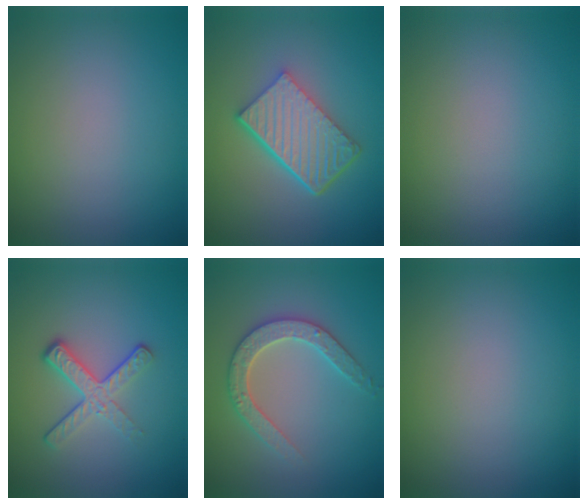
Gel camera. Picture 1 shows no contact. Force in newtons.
{"total": 6.6, "press": 4.5, "slide": 4.9}
{"total": 0.0}
{"total": 3.8, "press": 2.5, "slide": 2.9}
{"total": 3.0, "press": 2.9, "slide": 0.6}
{"total": 0.0}